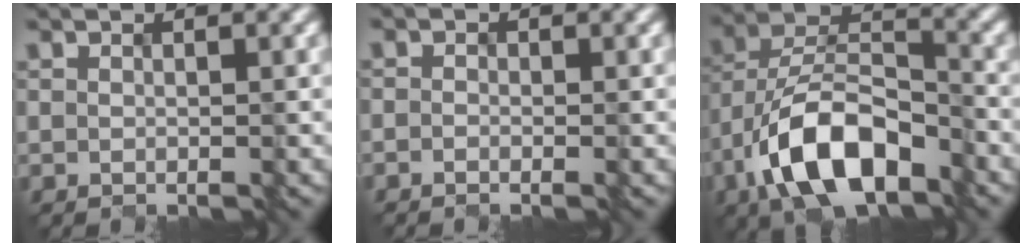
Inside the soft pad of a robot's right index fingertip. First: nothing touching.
{"total": 1.8, "force": [-1.3, -0.9, -0.9], "torque": [0.002, -0.007, -0.005]}
{"total": 9.5, "force": [-6.3, 3.9, 6.0], "torque": [-0.130, 0.003, -0.099]}